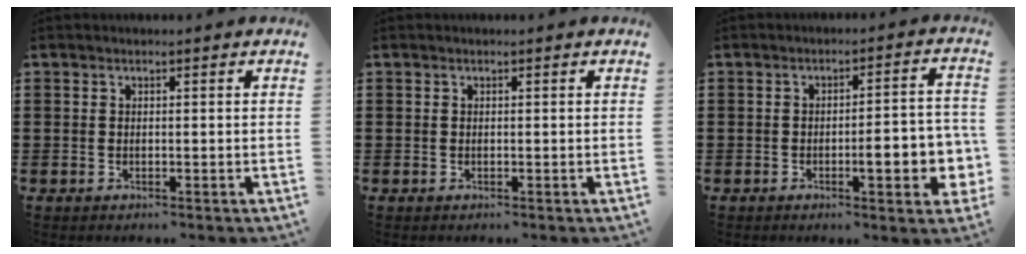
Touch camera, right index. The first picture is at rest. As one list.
[{"total": 0.0}, {"total": 7.2, "force": [-2.0, 1.9, 6.7], "torque": [-0.091, -0.007, -0.034]}]